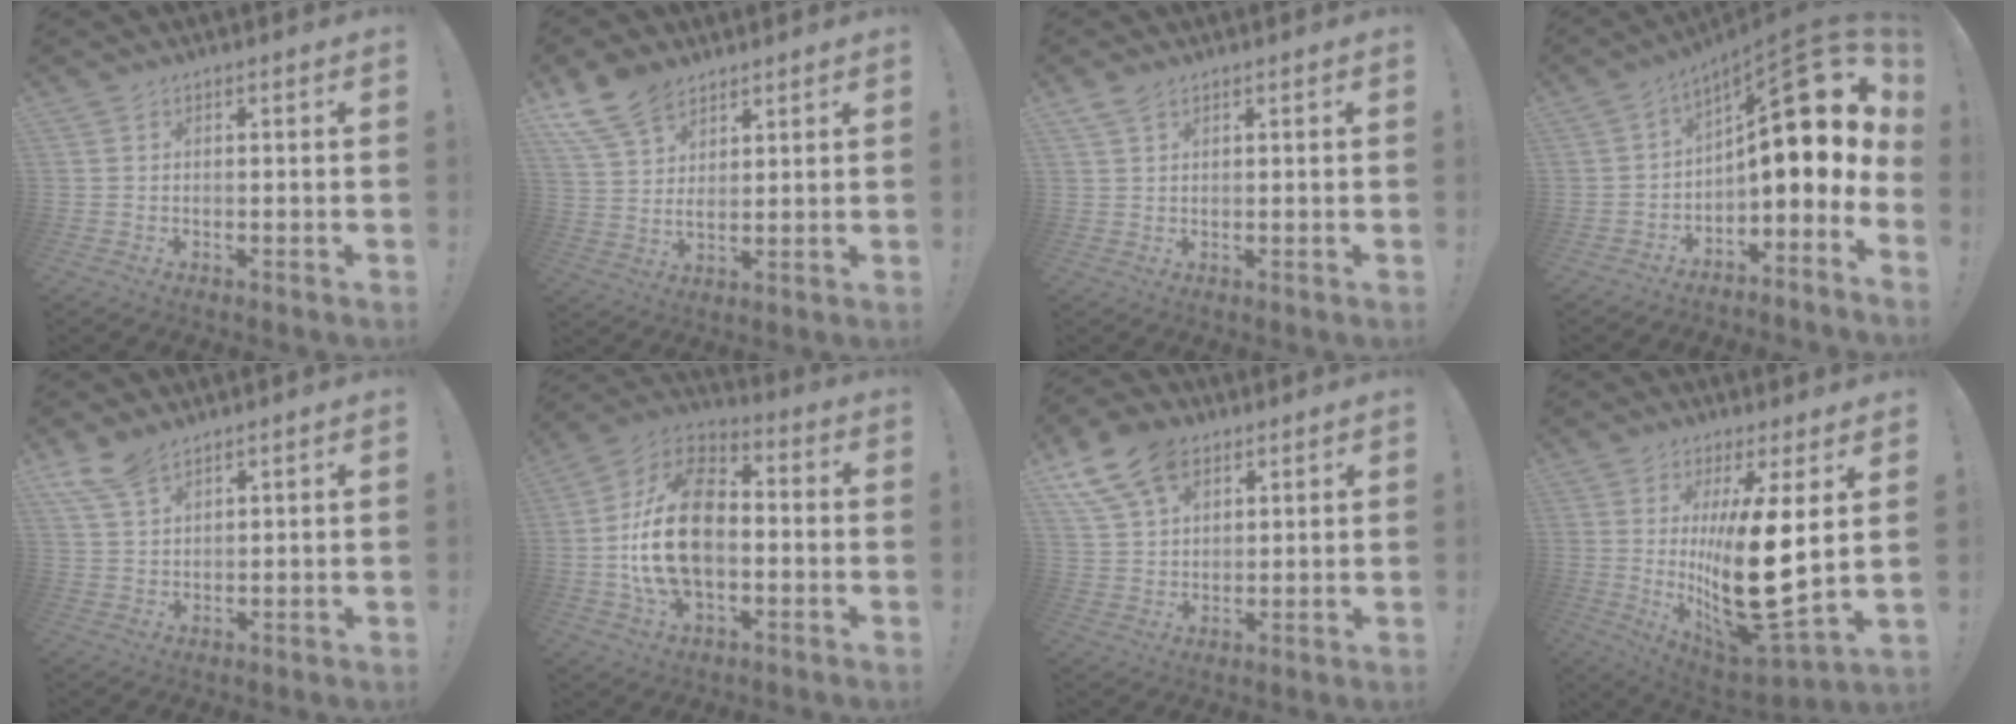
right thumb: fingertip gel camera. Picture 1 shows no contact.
{"total": 10.6, "force": [7.6, 5.6, 5.0], "torque": [-0.095, -0.033, 0.149]}
{"total": 3.1, "force": [2.1, 1.4, 1.8], "torque": [-0.033, -0.006, 0.039]}
{"total": 18.8, "force": [5.5, 6.8, 16.7], "torque": [-0.227, -0.046, 0.094]}
{"total": 6.7, "force": [5.1, 2.5, 3.6], "torque": [-0.077, -0.022, 0.099]}
{"total": 22.7, "force": [-1.9, 14.9, 17.1], "torque": [-0.309, 0.033, -0.025]}
{"total": 13.8, "force": [7.7, 8.8, 7.4], "torque": [-0.121, -0.034, 0.150]}
{"total": 20.3, "force": [3.0, 6.4, 19.1], "torque": [-0.320, -0.053, 0.051]}